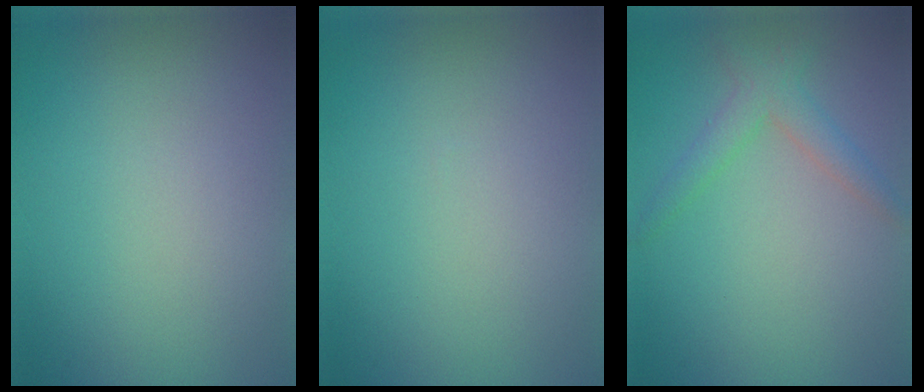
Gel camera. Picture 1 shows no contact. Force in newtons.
{"total": 0.0}
{"total": 2.3, "press": 2.3, "slide": 0.1}